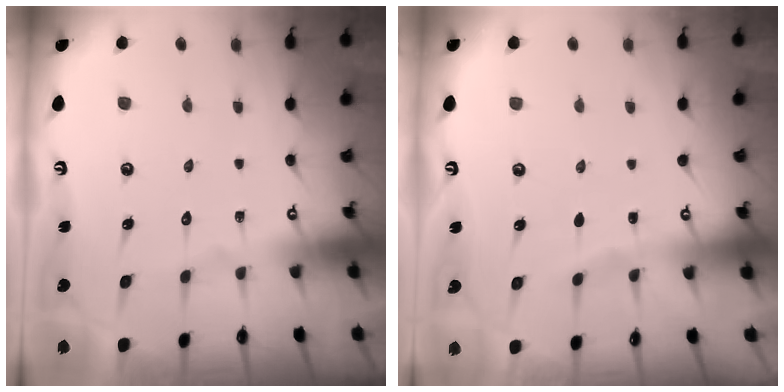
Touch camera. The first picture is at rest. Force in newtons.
{"total": 2.2, "press": 2.2, "slide": 0.3}